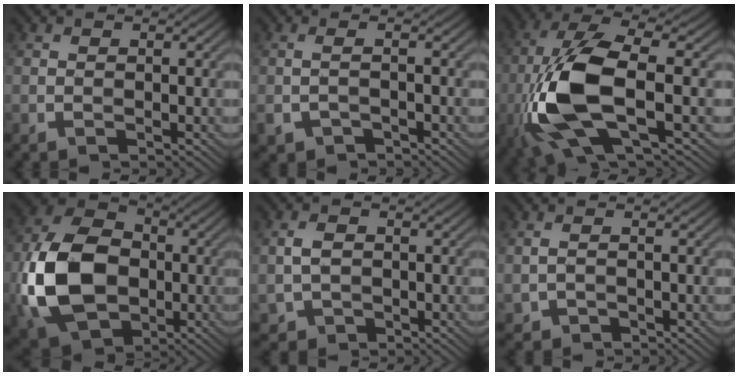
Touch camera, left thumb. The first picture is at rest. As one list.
[{"total": 1.6, "force": [-1.2, 0.5, 1.0], "torque": [-0.029, -0.003, -0.023]}, {"total": 12.9, "force": [-3.3, 4.6, 11.6], "torque": [-0.272, -0.008, -0.070]}, {"total": 16.0, "force": [-2.9, 11.5, 10.7], "torque": [-0.253, -0.002, -0.069]}, {"total": 3.4, "force": [-0.4, 2.8, 2.0], "torque": [-0.049, 0.000, -0.005]}, {"total": 1.7, "force": [-0.3, 1.3, 1.1], "torque": [-0.032, -0.002, -0.003]}]